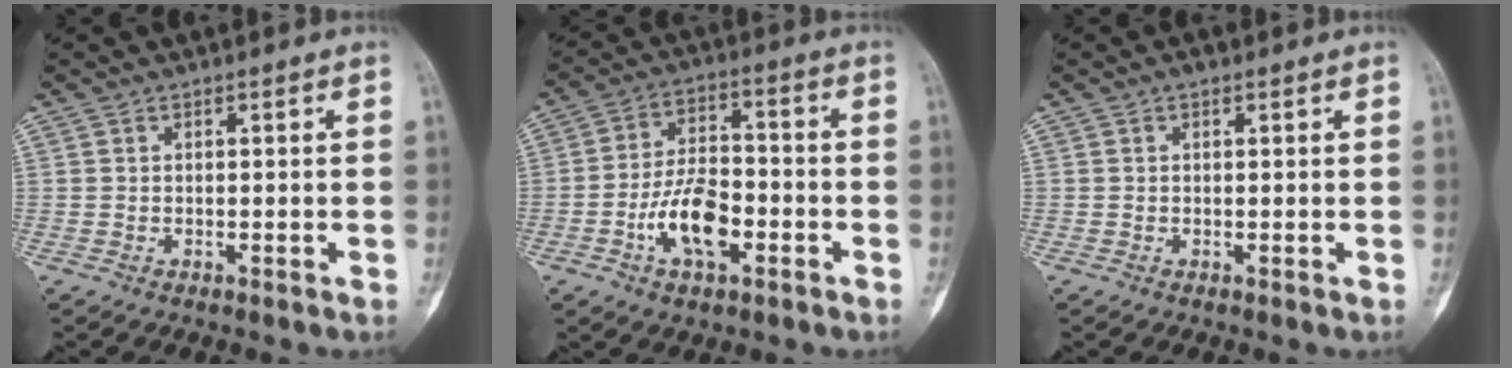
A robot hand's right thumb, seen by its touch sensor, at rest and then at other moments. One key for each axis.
{"total": 11.1, "fx": -3.9, "fy": 5.7, "fz": 8.7, "tx": -0.148, "ty": 0.028, "tz": -0.070}
{"total": 1.2, "fx": 0.7, "fy": 0.6, "fz": 0.7, "tx": -0.007, "ty": 0.002, "tz": 0.006}